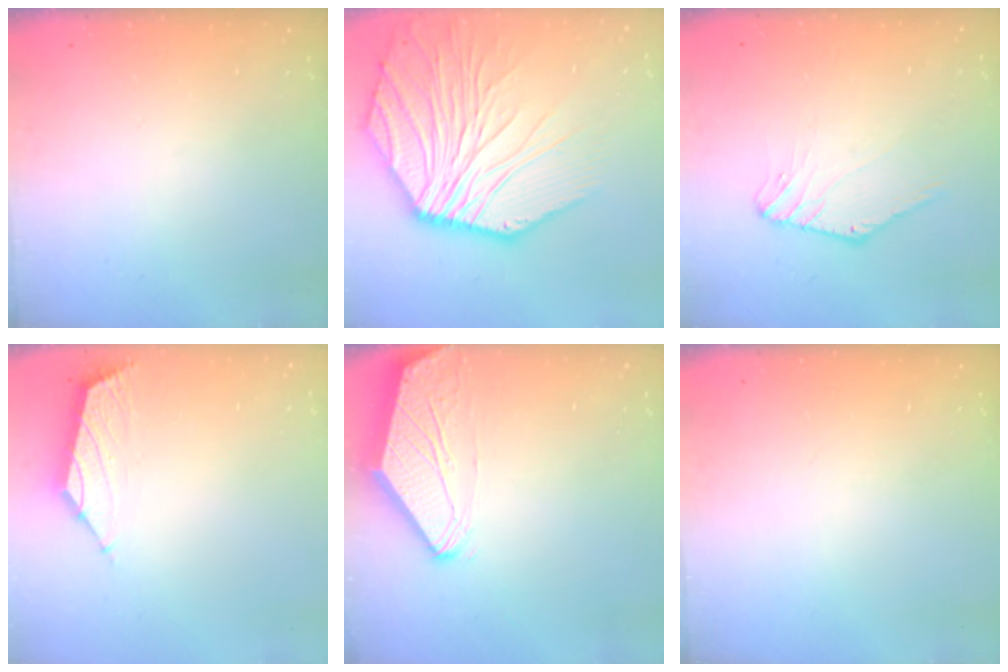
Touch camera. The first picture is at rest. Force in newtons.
{"total": 15.1, "press": 14.9, "slide": 2.4}
{"total": 0.0}
{"total": 1.6, "press": 1.5, "slide": 0.7}
{"total": 0.0}
{"total": 0.0}